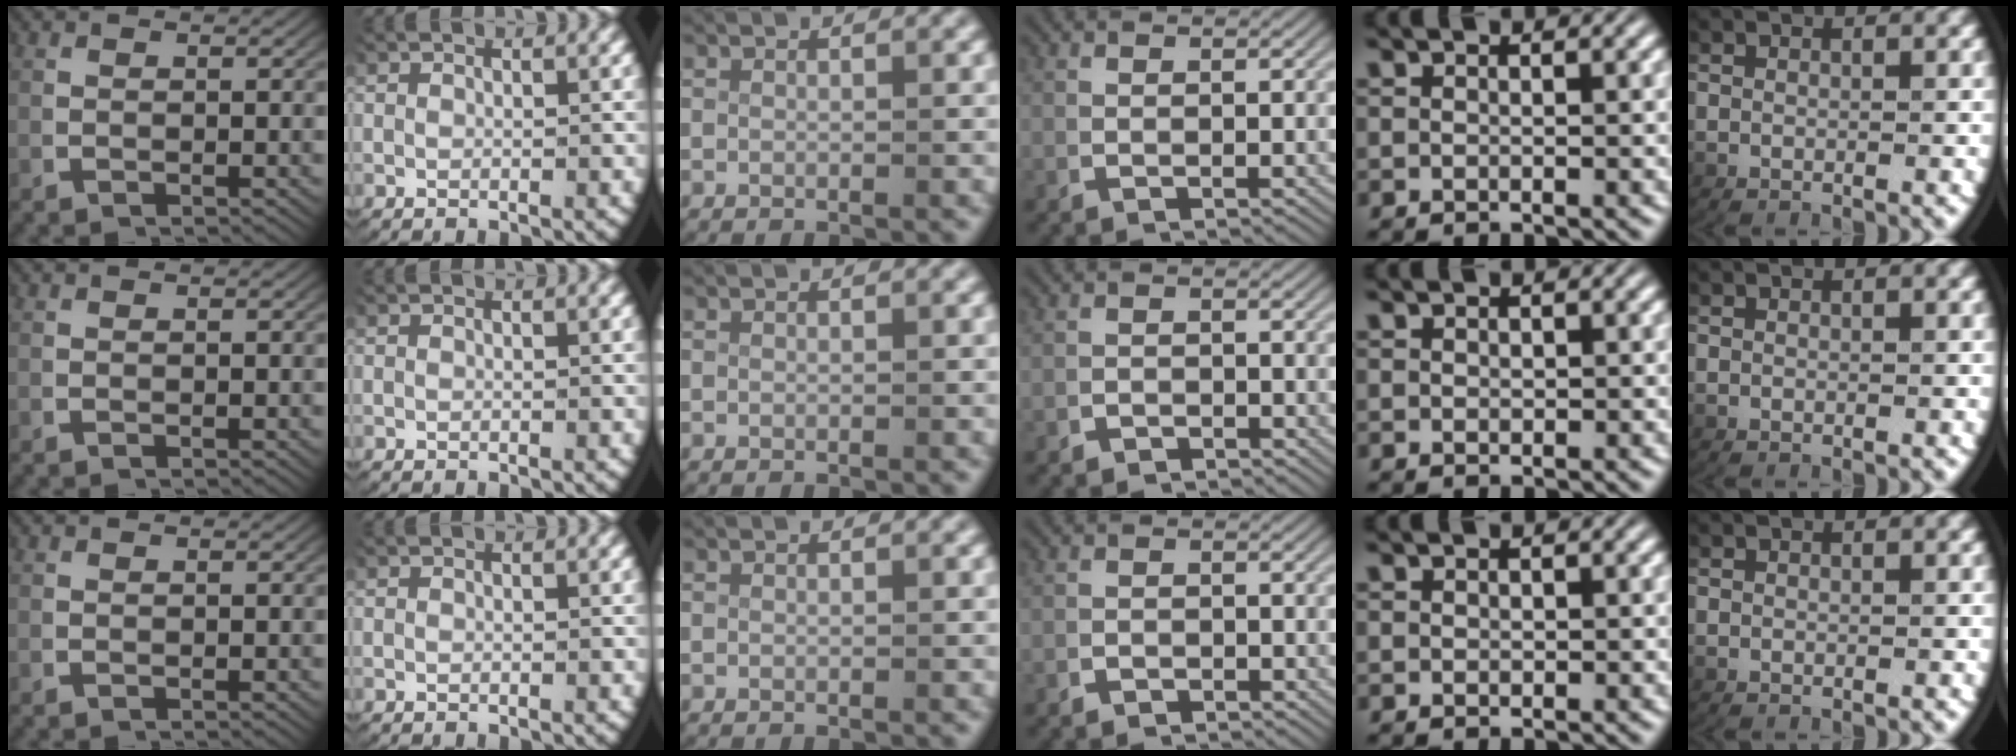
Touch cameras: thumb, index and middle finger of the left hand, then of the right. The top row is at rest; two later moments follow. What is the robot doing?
{"motion": "lift_and_place", "object": "towel"}